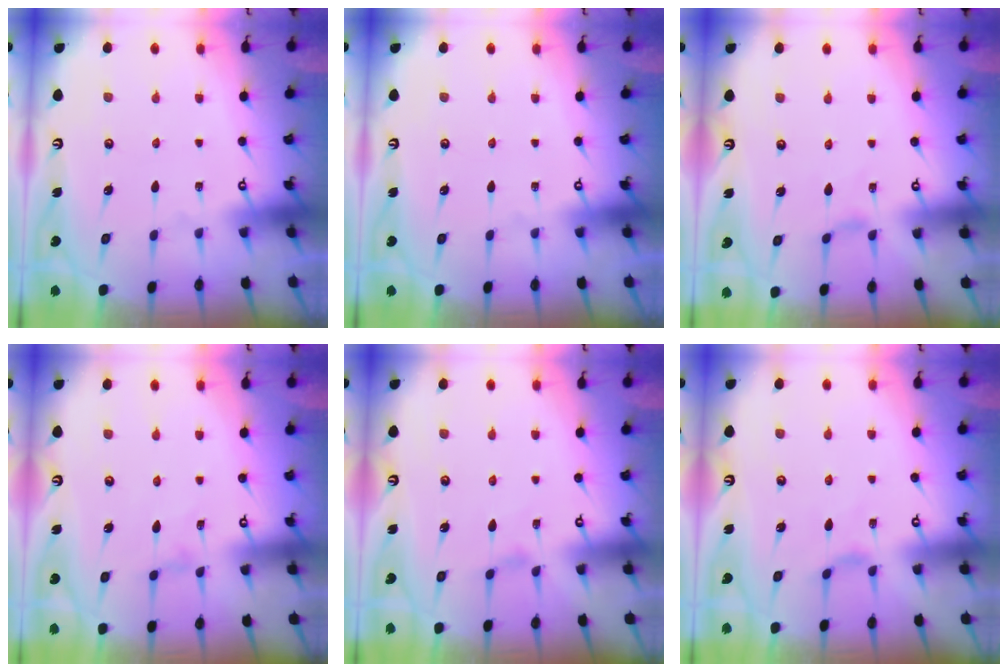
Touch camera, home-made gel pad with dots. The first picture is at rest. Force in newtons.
{"total": 0.0}
{"total": 1.1, "press": 1.1, "slide": 0.2}
{"total": 0.8, "press": 0.8, "slide": 0.2}
{"total": 1.5, "press": 1.4, "slide": 0.4}
{"total": 2.7, "press": 2.6, "slide": 0.6}